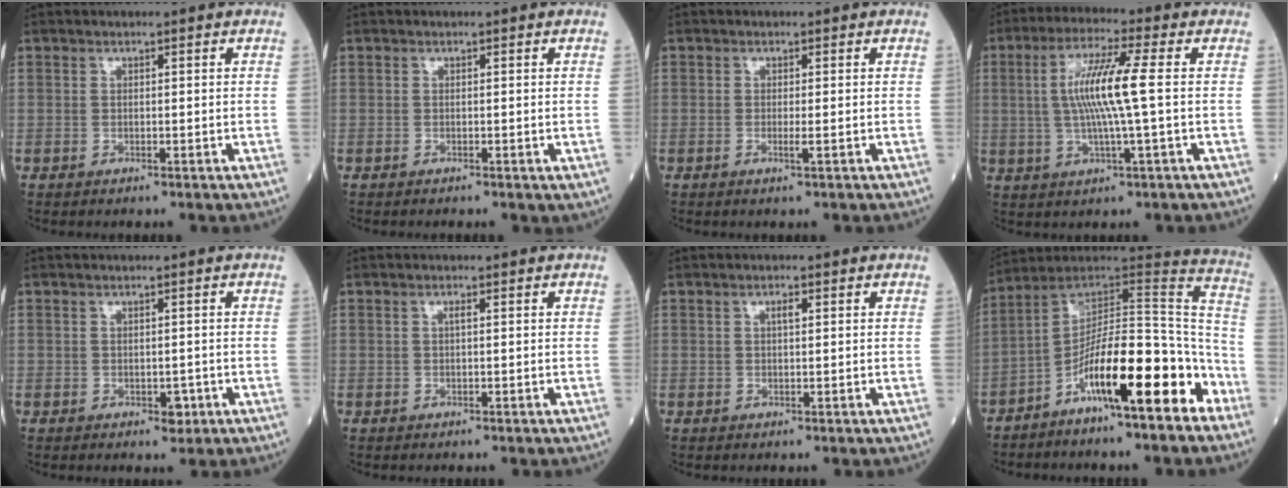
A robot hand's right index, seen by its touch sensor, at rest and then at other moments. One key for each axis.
{"total": 0.6, "fx": -0.3, "fy": 0.2, "fz": 0.4, "tx": -0.007, "ty": -0.001, "tz": -0.005}
{"total": 1.1, "fx": -0.3, "fy": -0.2, "fz": 1.0, "tx": -0.020, "ty": -0.002, "tz": -0.008}
{"total": 9.5, "fx": 0.6, "fy": -0.3, "fz": 9.5, "tx": -0.188, "ty": 0.005, "tz": 0.009}
{"total": 1.8, "fx": -0.6, "fy": 1.1, "fz": 1.2, "tx": -0.012, "ty": 0.001, "tz": -0.004}
{"total": 0.6, "fx": 0.1, "fy": 0.0, "fz": 0.6, "tx": -0.014, "ty": 0.001, "tz": 0.002}
{"total": 1.2, "fx": 0.4, "fy": 0.3, "fz": 1.1, "tx": -0.020, "ty": 0.003, "tz": 0.005}
{"total": 18.4, "fx": -9.3, "fy": 3.4, "fz": 15.5, "tx": -0.236, "ty": 0.042, "tz": -0.148}